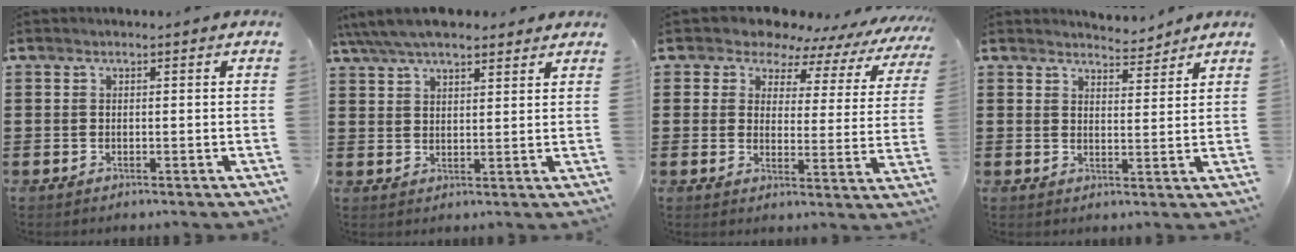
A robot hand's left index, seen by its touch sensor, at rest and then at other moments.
{"total": 6.4, "force": [5.5, 1.7, 2.7], "torque": [-0.070, -0.004, 0.102]}
{"total": 5.9, "force": [5.3, 2.2, 1.3], "torque": [-0.059, -0.032, 0.090]}
{"total": 3.6, "force": [3.6, 0.4, 0.1], "torque": [-0.005, -0.017, 0.064]}